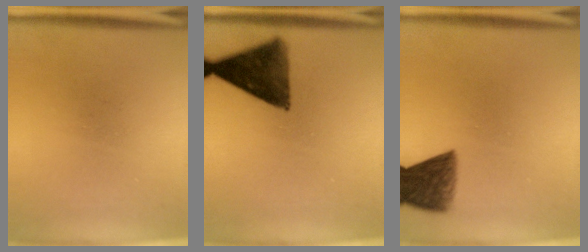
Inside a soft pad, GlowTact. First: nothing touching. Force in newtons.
{"total": 10.7}
{"total": 7.9}